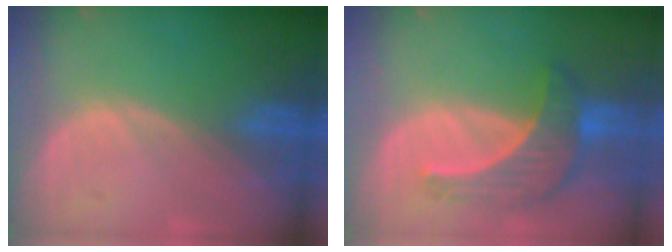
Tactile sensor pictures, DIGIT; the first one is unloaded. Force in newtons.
{"total": 7.3, "press": 6.8, "slide": 2.5}